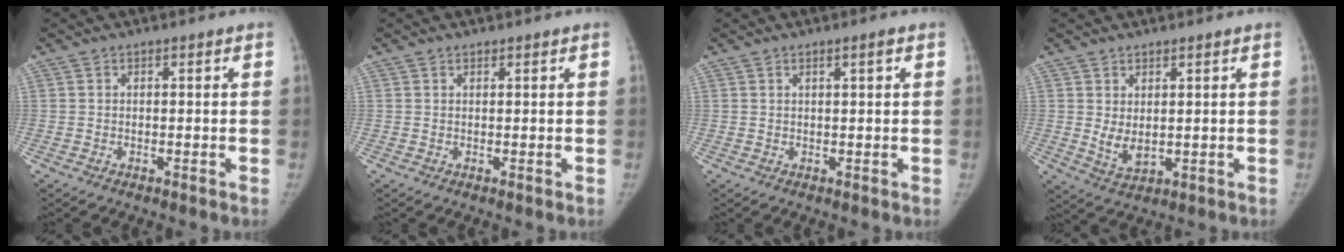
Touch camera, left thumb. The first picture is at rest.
{"total": 0.5, "force": [0.5, 0.2, 0.0], "torque": [-0.001, -0.004, 0.006]}
{"total": 1.4, "force": [0.7, 0.1, 1.2], "torque": [-0.020, -0.002, 0.013]}
{"total": 4.3, "force": [1.2, 2.3, 3.5], "torque": [-0.056, -0.019, 0.032]}